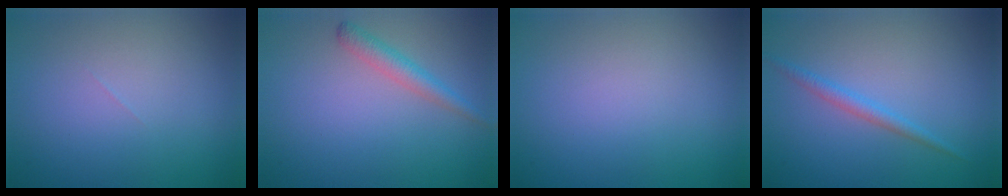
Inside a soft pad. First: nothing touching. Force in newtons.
{"total": 2.0, "press": 2.0, "slide": 0.1}
{"total": 0.0}
{"total": 1.5, "press": 1.5, "slide": 0.1}